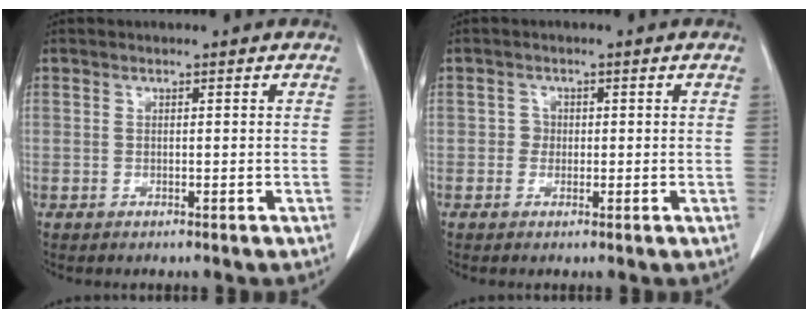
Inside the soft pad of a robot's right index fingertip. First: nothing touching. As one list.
[{"total": 1.5, "force": [0.0, 1.5, 0.2], "torque": [0.007, 0.006, -0.004]}]